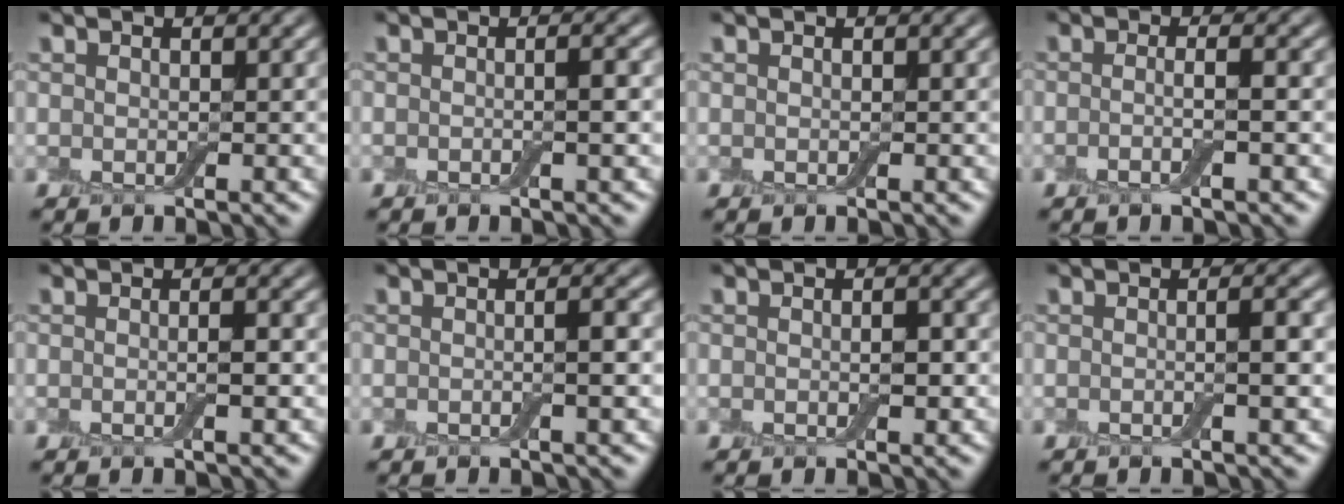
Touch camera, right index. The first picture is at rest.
{"total": 1.4, "force": [-0.3, 0.2, 1.4], "torque": [-0.021, 0.002, -0.007]}
{"total": 0.0}
{"total": 2.0, "force": [-0.5, 0.4, 1.8], "torque": [-0.032, -0.003, -0.017]}
{"total": 1.4, "force": [-0.3, 0.2, 1.3], "torque": [-0.022, 0.000, -0.006]}
{"total": 1.8, "force": [-0.4, 0.3, 1.8], "torque": [-0.026, 0.002, -0.009]}
{"total": 1.4, "force": [-0.2, 0.6, 1.3], "torque": [-0.020, 0.001, -0.004]}
{"total": 2.1, "force": [-0.3, 0.4, 2.0], "torque": [-0.028, 0.002, -0.009]}